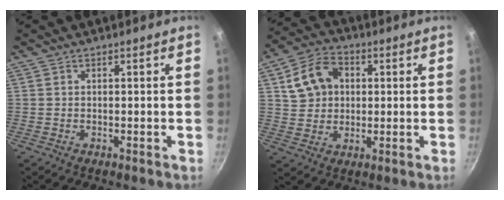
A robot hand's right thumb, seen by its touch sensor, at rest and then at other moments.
{"total": 10.5, "force": [2.5, 8.4, 5.9], "torque": [-0.086, 0.013, 0.042]}